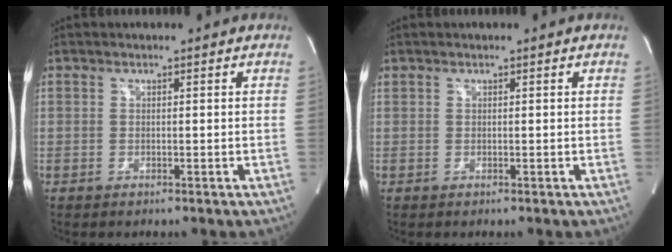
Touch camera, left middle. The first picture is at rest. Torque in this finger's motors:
{"motor_torque": [-0.04, -0.35, -0.03, 0.02]}